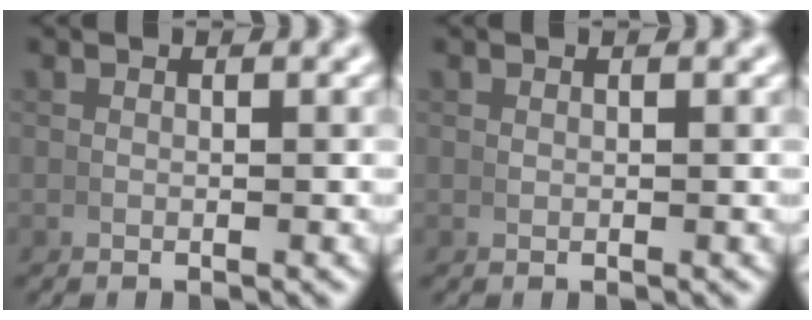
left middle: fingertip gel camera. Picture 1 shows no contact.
{"total": 0.0}